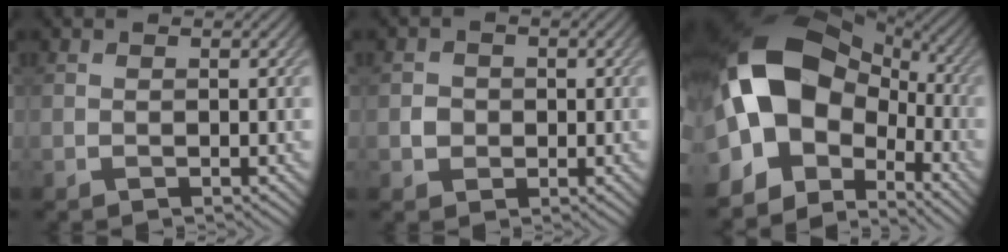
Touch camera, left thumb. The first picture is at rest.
{"total": 1.9, "force": [-0.2, 1.8, 0.5], "torque": [-0.006, -0.003, -0.007]}
{"total": 17.6, "force": [-0.9, 12.1, 12.7], "torque": [-0.270, -0.001, -0.022]}